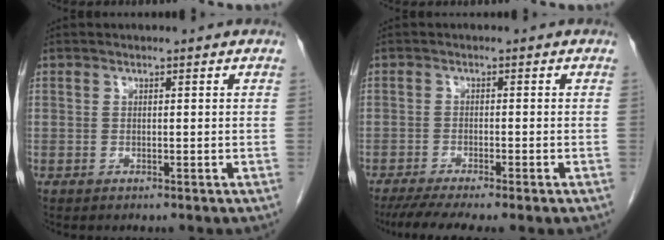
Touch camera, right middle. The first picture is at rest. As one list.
[{"total": 7.1, "force": [-5.5, 0.1, 4.5], "torque": [-0.065, -0.013, -0.087]}]